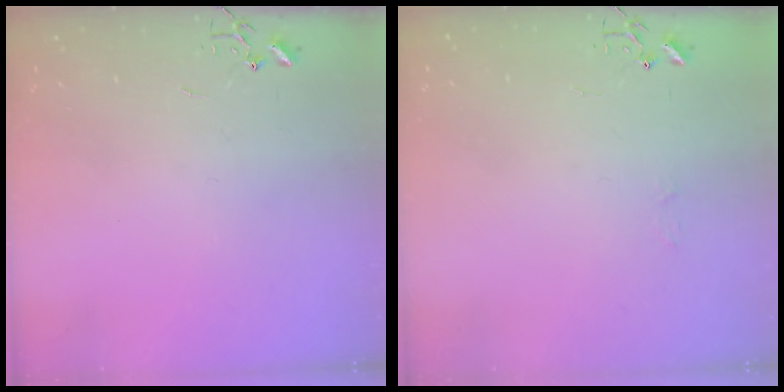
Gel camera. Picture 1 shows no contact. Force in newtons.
{"total": 3.0, "press": 3.0, "slide": 0.3}